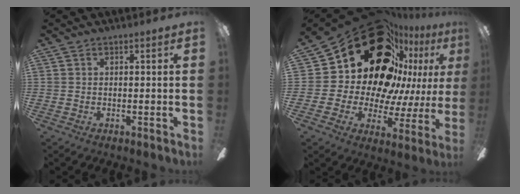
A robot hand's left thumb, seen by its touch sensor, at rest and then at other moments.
{"total": 29.4, "force": [16.2, 18.0, 16.7], "torque": [-0.250, -0.126, 0.322]}